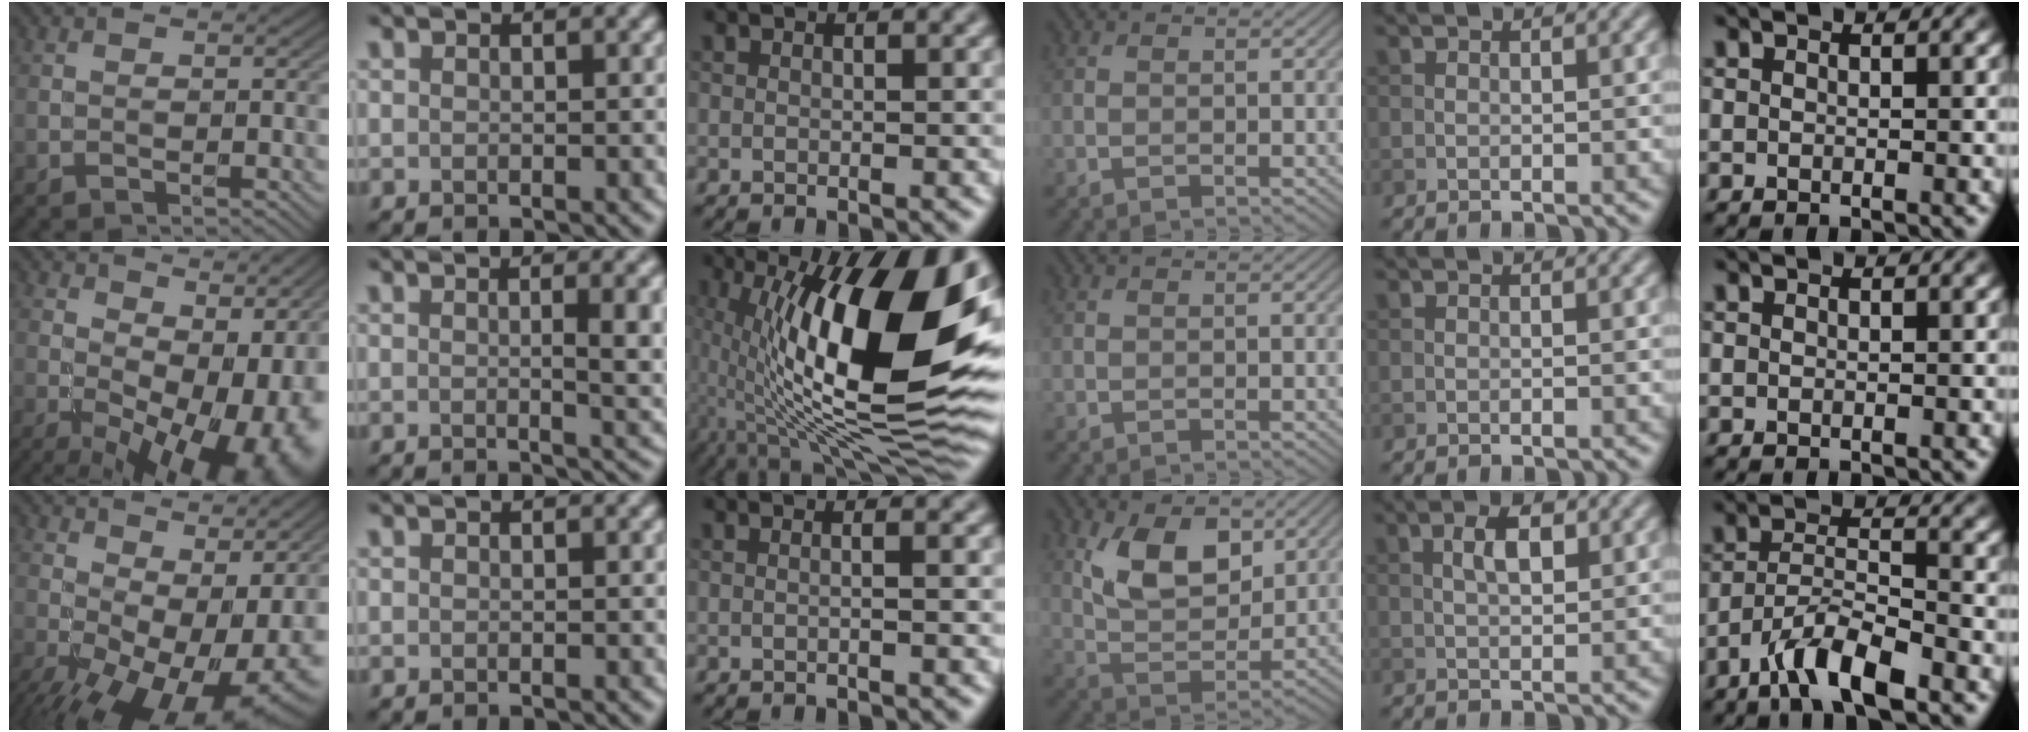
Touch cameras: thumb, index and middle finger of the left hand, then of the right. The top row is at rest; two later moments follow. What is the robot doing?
{"motion": "unscrew", "object": "dispenser bottle"}